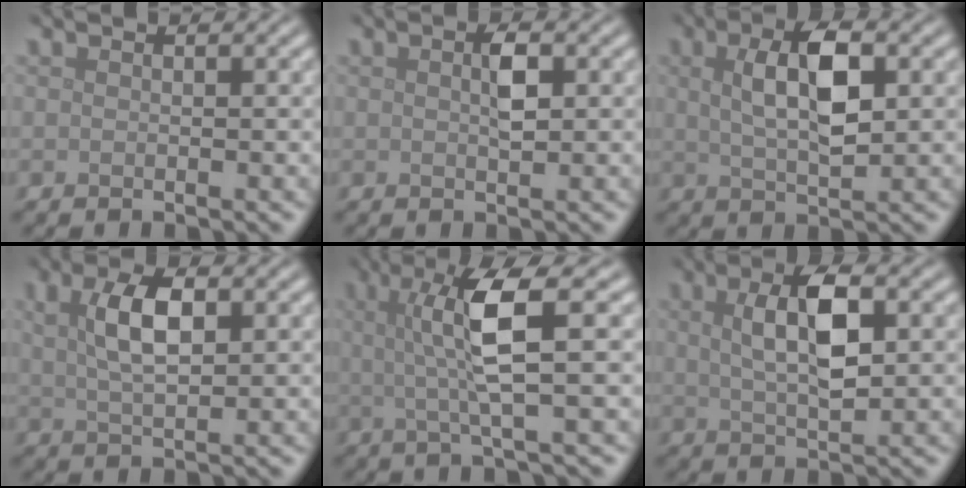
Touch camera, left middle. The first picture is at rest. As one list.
[{"total": 1.7, "force": [0.4, 0.5, 1.6], "torque": [-0.030, 0.002, 0.006]}, {"total": 5.5, "force": [1.3, 2.1, 4.9], "torque": [-0.093, 0.006, 0.023]}, {"total": 4.5, "force": [1.3, 1.8, 3.9], "torque": [-0.080, 0.007, 0.023]}, {"total": 6.0, "force": [1.0, 0.9, 5.9], "torque": [-0.108, 0.005, 0.020]}, {"total": 5.4, "force": [1.3, 1.9, 4.9], "torque": [-0.093, 0.007, 0.022]}]